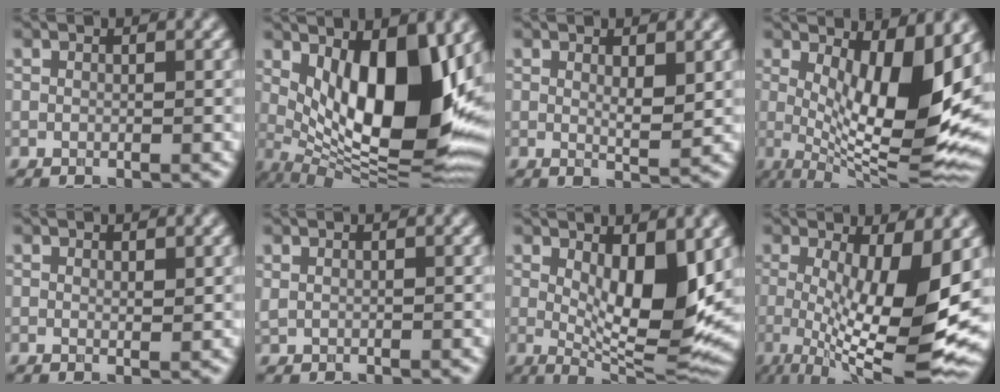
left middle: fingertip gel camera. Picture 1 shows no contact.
{"total": 14.3, "force": [2.5, 5.7, 12.9], "torque": [-0.177, -0.011, 0.044]}
{"total": 1.9, "force": [0.8, 0.4, 1.7], "torque": [-0.026, -0.006, 0.014]}
{"total": 12.4, "force": [2.1, 3.7, 11.6], "torque": [-0.155, -0.020, 0.035]}
{"total": 0.7, "force": [0.4, 0.1, 0.5], "torque": [-0.007, -0.003, 0.008]}
{"total": 0.6, "force": [0.4, 0.3, 0.3], "torque": [-0.009, 0.000, 0.011]}
{"total": 9.6, "force": [1.3, 3.5, 8.9], "torque": [-0.133, -0.020, 0.028]}
{"total": 11.7, "force": [-0.6, 3.2, 11.2], "torque": [-0.171, -0.020, -0.005]}